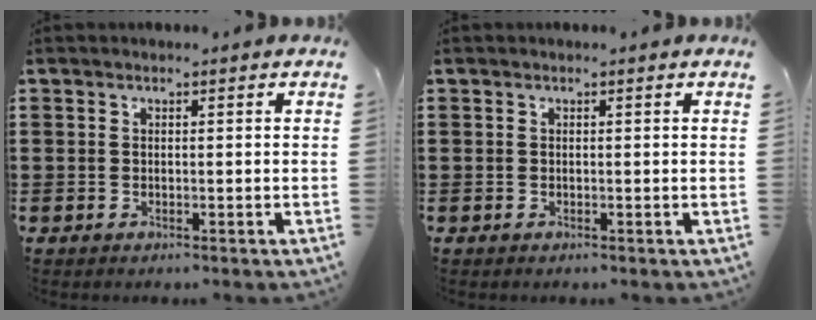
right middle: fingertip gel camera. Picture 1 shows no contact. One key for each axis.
{"total": 0.0}